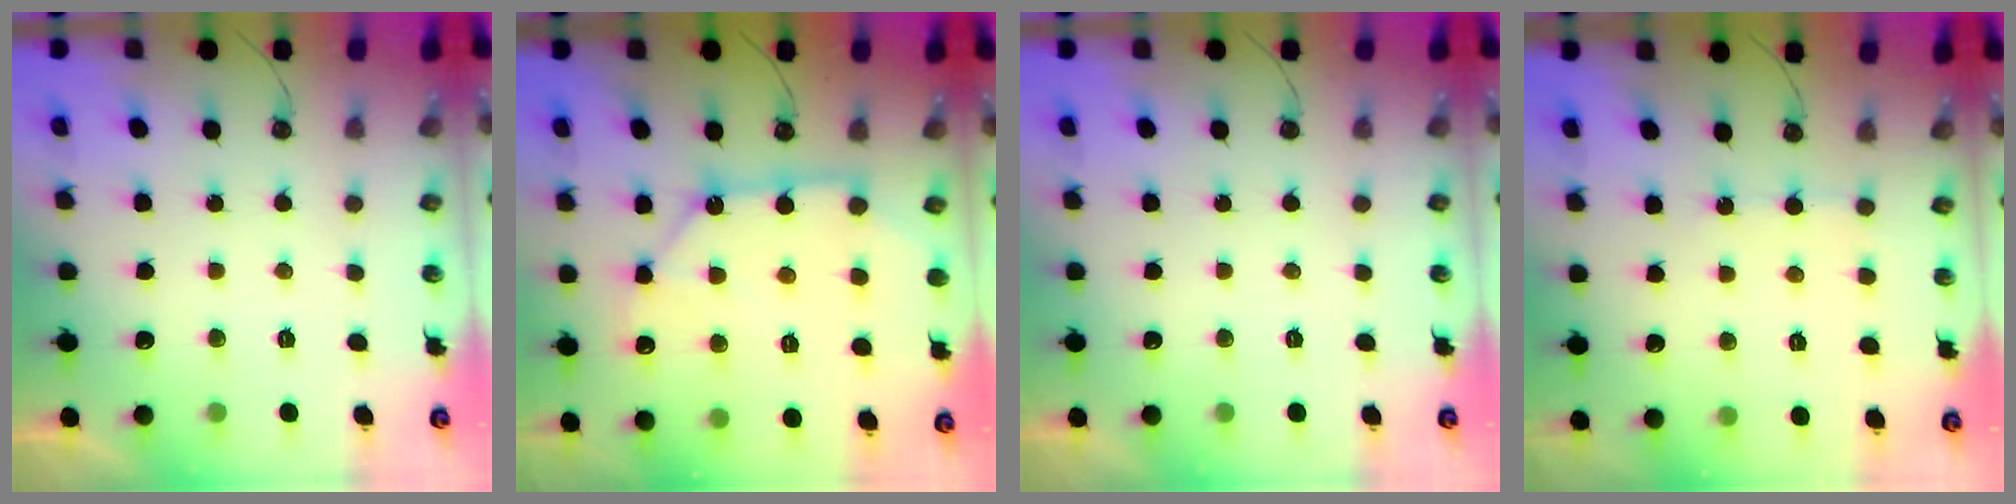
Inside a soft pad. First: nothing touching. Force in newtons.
{"total": 12.9, "press": 12.8, "slide": 1.2}
{"total": 0.0}
{"total": 4.2, "press": 4.2, "slide": 0.6}